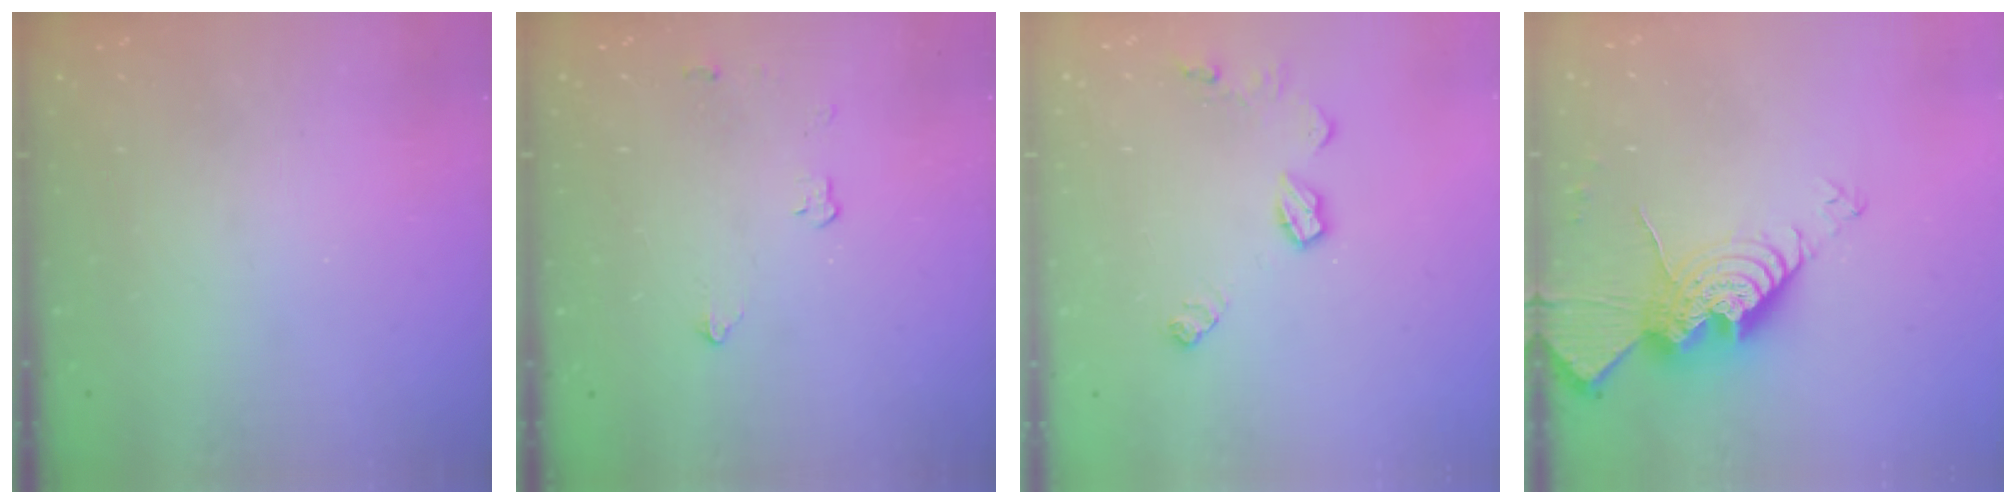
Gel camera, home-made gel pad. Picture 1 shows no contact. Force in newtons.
{"total": 2.8, "press": 2.8, "slide": 0.5}
{"total": 8.0, "press": 8.0, "slide": 0.3}
{"total": 14.6, "press": 14.5, "slide": 1.2}